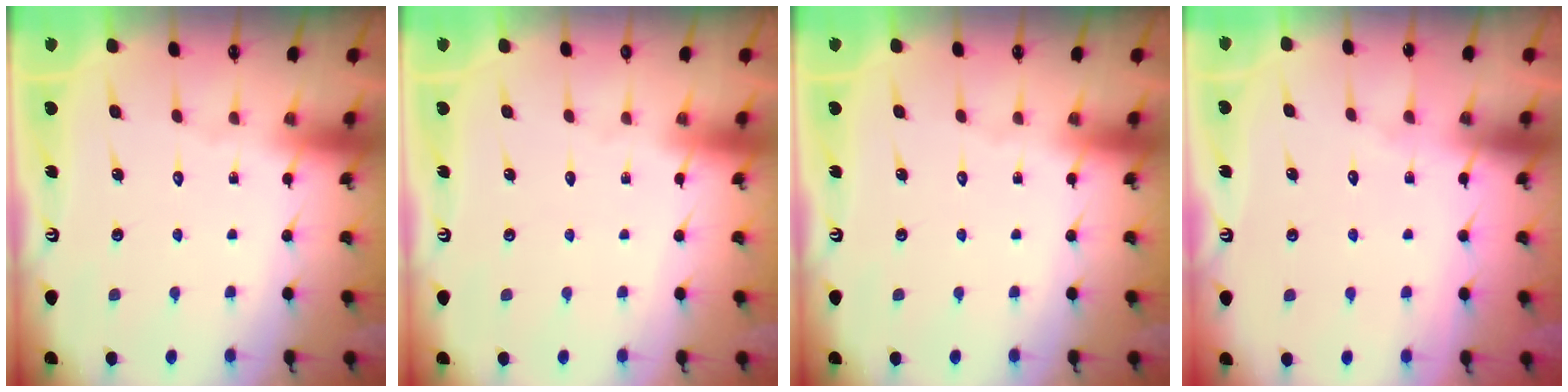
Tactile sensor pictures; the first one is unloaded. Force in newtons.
{"total": 0.0}
{"total": 0.0}
{"total": 4.7, "press": 4.6, "slide": 0.5}